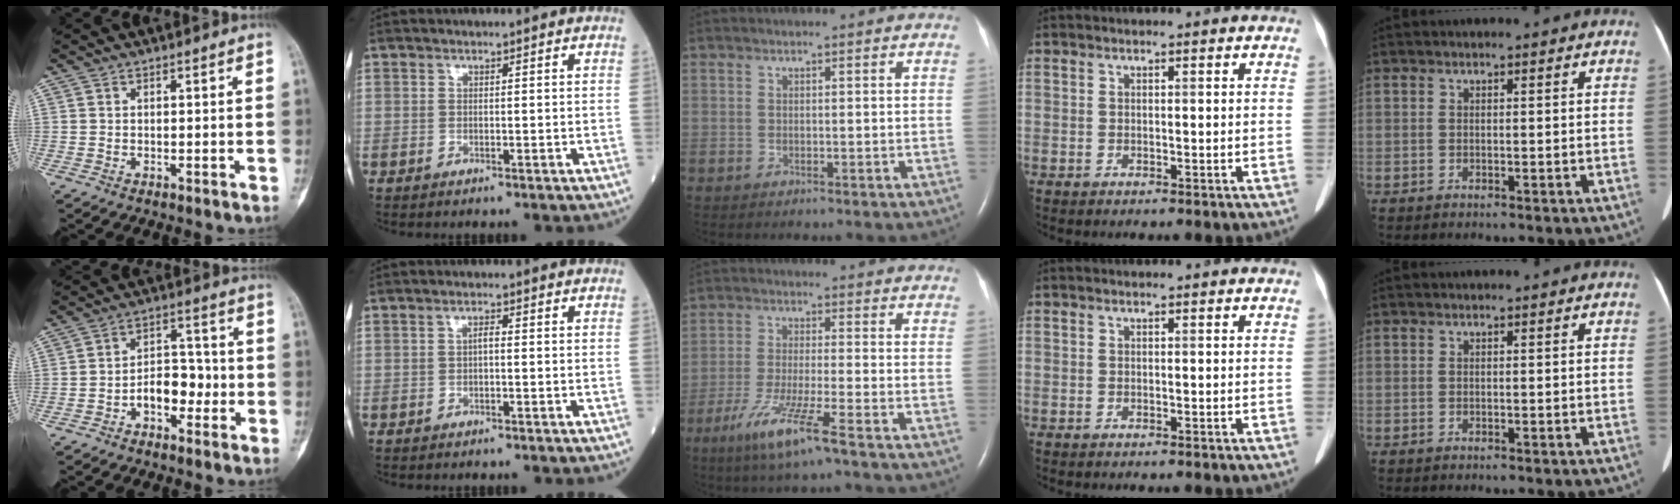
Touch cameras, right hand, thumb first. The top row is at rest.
{"thumb": {"total": 7.4, "force": [-2.6, 4.9, 4.9], "torque": [-0.050, 0.037, -0.052]}, "index": {"total": 1.1, "force": [-0.1, 0.3, 1.0], "torque": [-0.018, 0.003, -0.004]}, "middle": {"total": 8.6, "force": [-5.1, -0.5, 6.9], "torque": [-0.136, -0.025, -0.096]}}